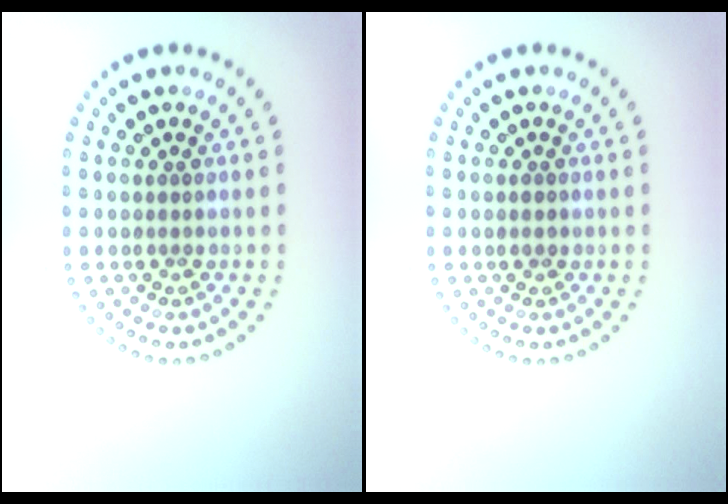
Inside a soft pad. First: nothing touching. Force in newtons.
{"total": 0.8, "press": 0.8, "slide": 0.0}